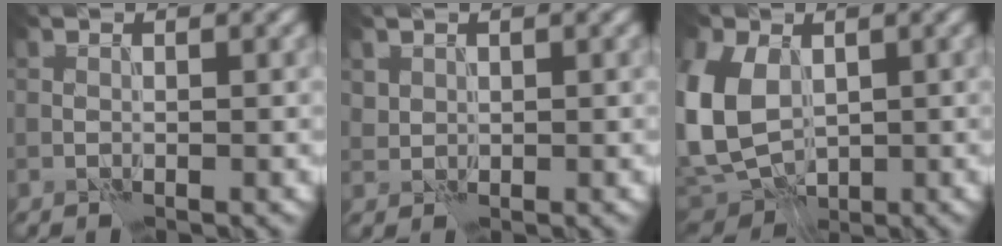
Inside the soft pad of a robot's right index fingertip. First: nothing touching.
{"total": 1.2, "force": [0.8, 0.9, 0.2], "torque": [-0.006, -0.002, 0.019]}
{"total": 9.6, "force": [0.1, 6.8, 6.8], "torque": [-0.173, -0.015, 0.001]}